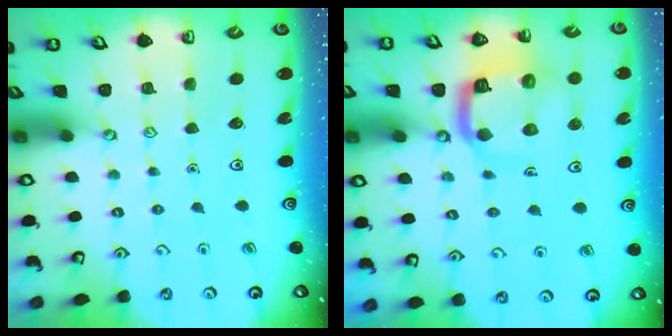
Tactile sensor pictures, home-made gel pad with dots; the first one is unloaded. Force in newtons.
{"total": 12.4, "press": 12.3, "slide": 1.4}